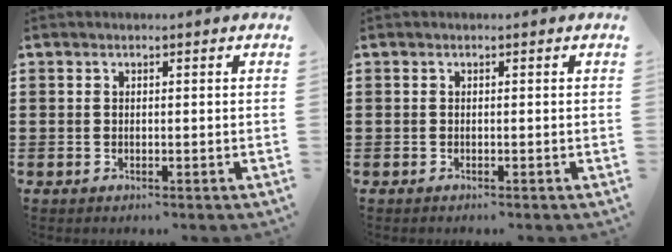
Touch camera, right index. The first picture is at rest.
{"total": 0.0}